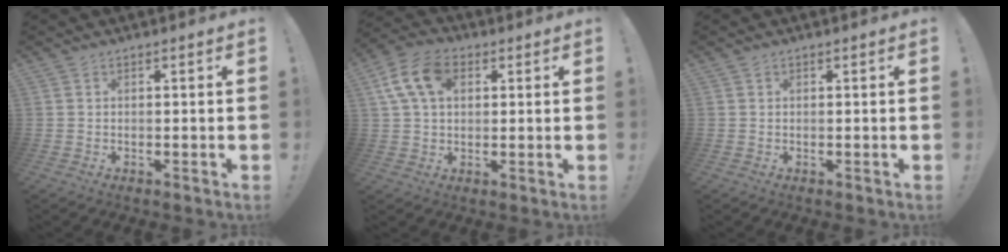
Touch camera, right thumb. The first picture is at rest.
{"total": 12.8, "force": [4.0, 8.5, 8.8], "torque": [-0.156, 0.002, 0.077]}
{"total": 0.0}